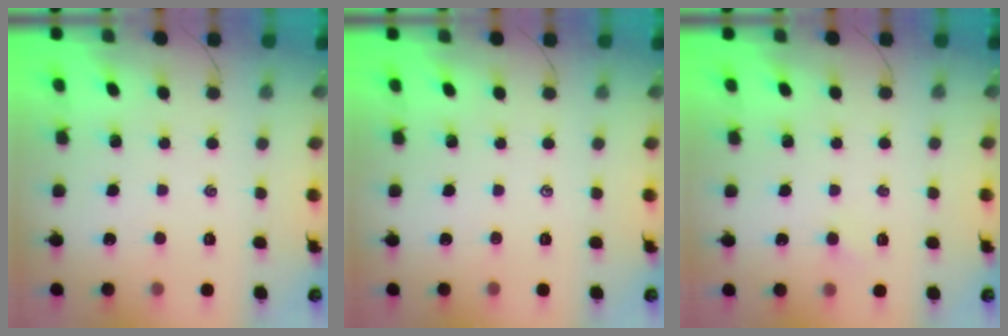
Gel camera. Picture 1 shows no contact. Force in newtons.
{"total": 0.0}
{"total": 1.4, "press": 1.3, "slide": 0.4}